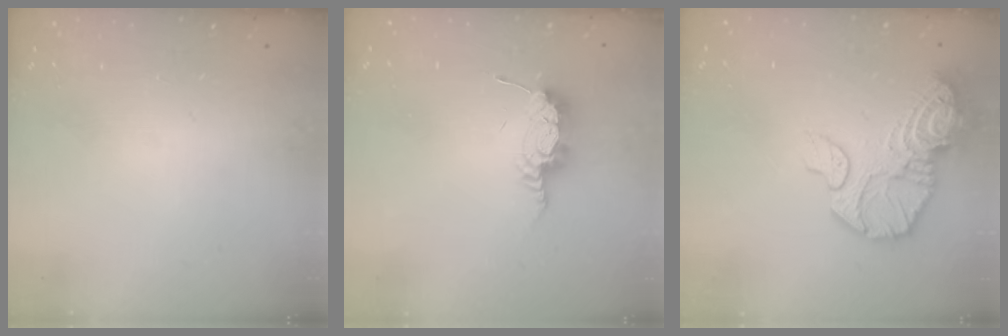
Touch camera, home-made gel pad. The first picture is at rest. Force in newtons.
{"total": 8.5, "press": 8.4, "slide": 0.9}
{"total": 16.0, "press": 16.0, "slide": 1.3}